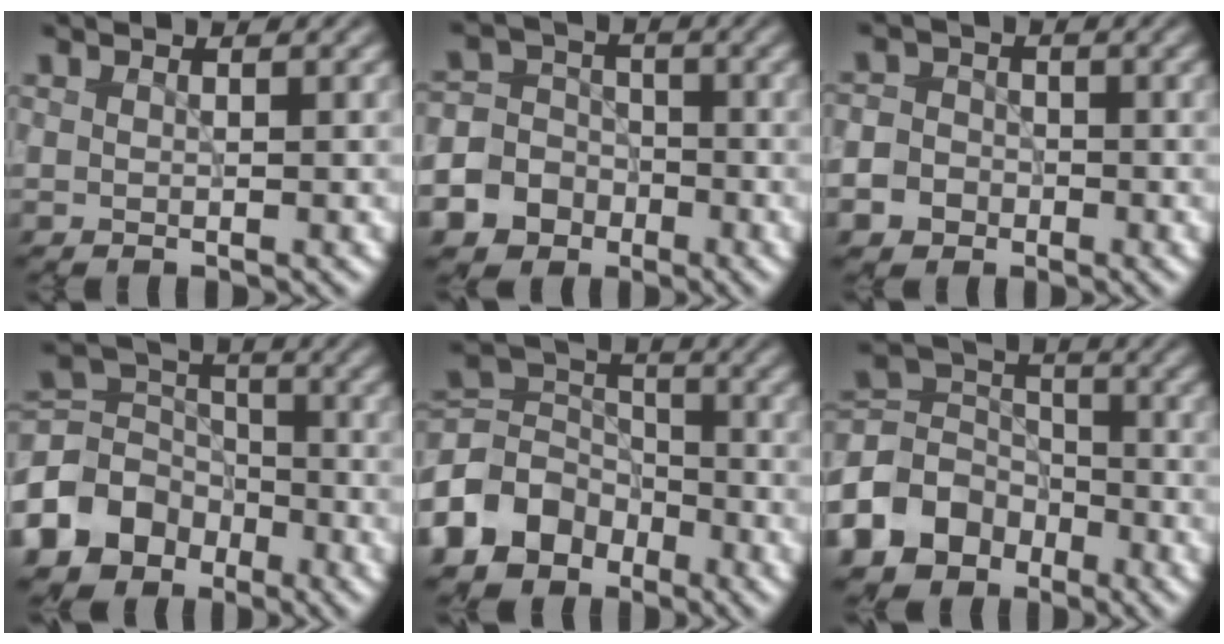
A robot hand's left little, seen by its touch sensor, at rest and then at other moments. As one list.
[{"total": 9.2, "force": [-4.2, 7.9, 2.0], "torque": [-0.047, -0.016, -0.091]}, {"total": 4.8, "force": [-2.2, 4.0, 1.3], "torque": [-0.009, -0.003, -0.058]}, {"total": 7.6, "force": [-3.8, 6.0, 2.8], "torque": [-0.060, 0.007, -0.093]}, {"total": 7.6, "force": [-3.7, 5.8, 3.1], "torque": [-0.064, 0.007, -0.095]}, {"total": 7.7, "force": [-3.8, 6.0, 2.9], "torque": [-0.067, 0.005, -0.095]}]